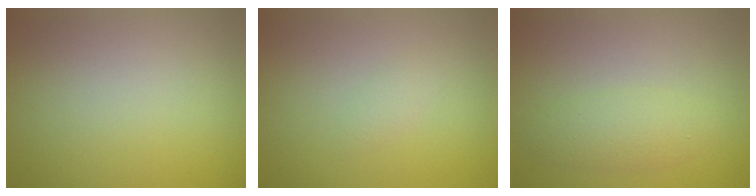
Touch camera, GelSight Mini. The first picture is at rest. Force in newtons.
{"total": 0.7, "press": 0.7, "slide": 0.0}
{"total": 2.2, "press": 2.2, "slide": 0.1}